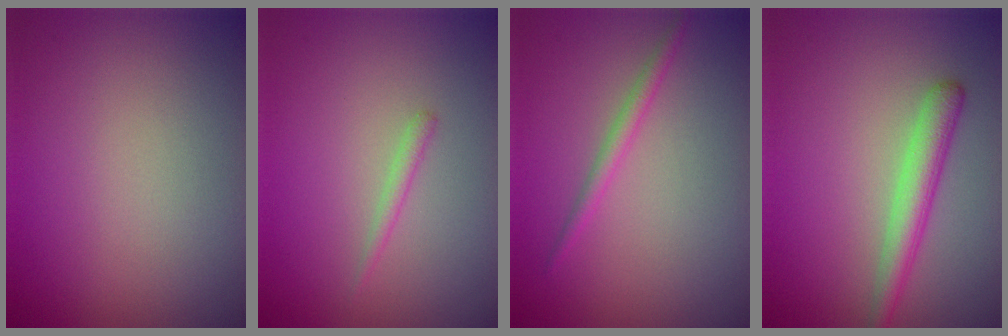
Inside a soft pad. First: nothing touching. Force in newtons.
{"total": 0.8, "press": 0.8, "slide": 0.1}
{"total": 1.4, "press": 1.4, "slide": 0.1}
{"total": 2.8, "press": 2.7, "slide": 0.2}